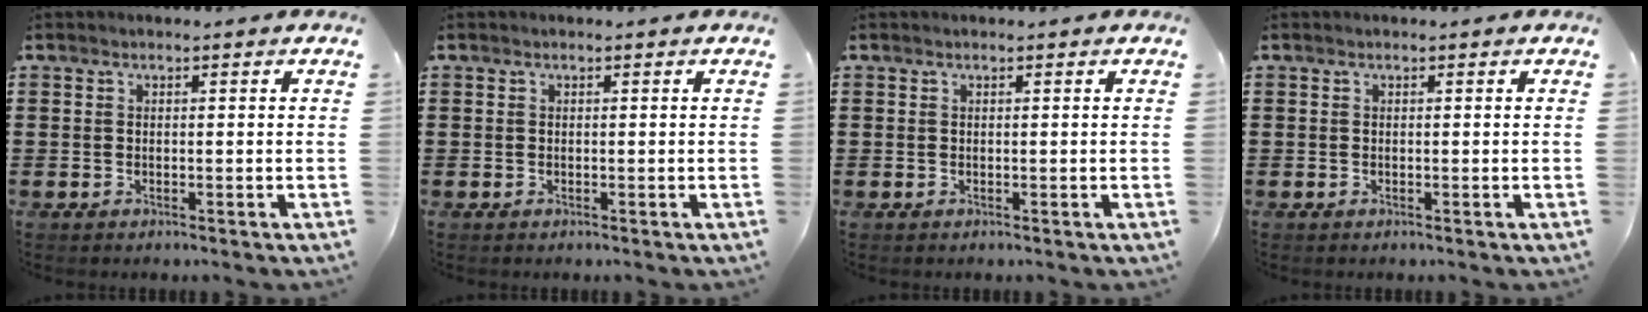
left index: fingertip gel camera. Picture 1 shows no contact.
{"total": 0.0}
{"total": 0.0}
{"total": 0.0}